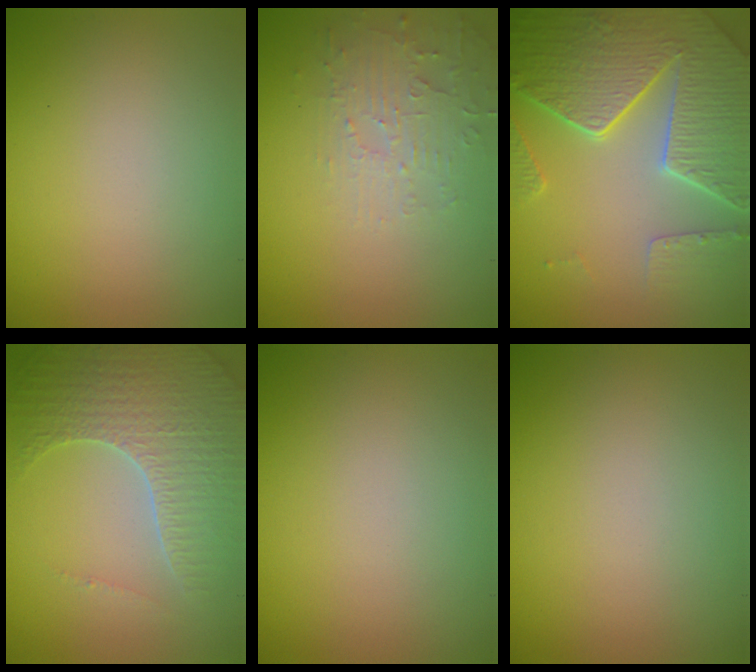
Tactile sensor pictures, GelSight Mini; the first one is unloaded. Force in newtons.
{"total": 2.8, "press": 2.7, "slide": 0.6}
{"total": 8.2, "press": 5.9, "slide": 5.7}
{"total": 5.1, "press": 4.5, "slide": 2.3}
{"total": 0.0}
{"total": 0.0}